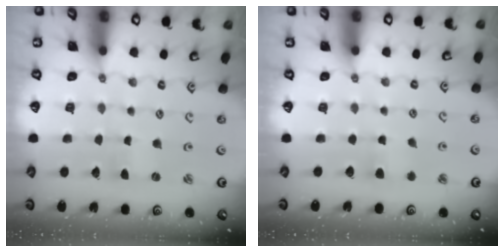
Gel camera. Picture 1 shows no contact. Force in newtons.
{"total": 4.1, "press": 4.0, "slide": 0.9}